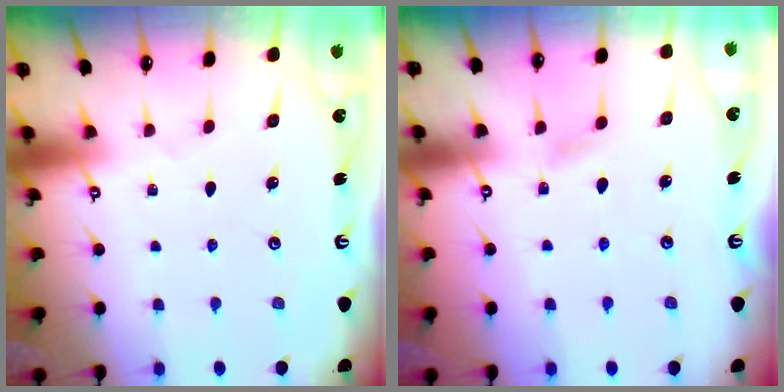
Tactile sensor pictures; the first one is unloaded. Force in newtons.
{"total": 6.0, "press": 5.9, "slide": 0.7}